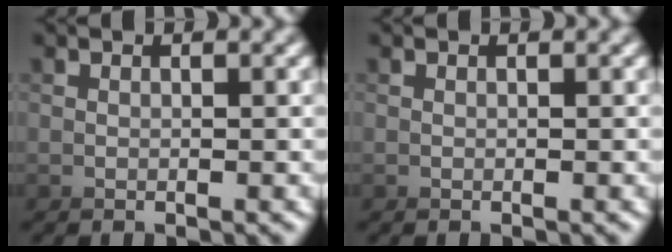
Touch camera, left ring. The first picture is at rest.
{"total": 0.0}